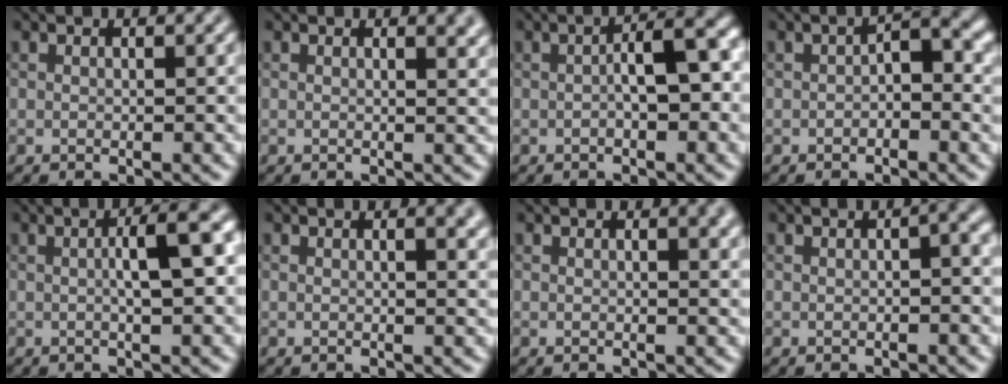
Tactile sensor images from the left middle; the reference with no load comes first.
{"total": 2.1, "force": [1.2, 0.8, 1.5], "torque": [-0.009, 0.002, 0.014]}
{"total": 4.9, "force": [-0.3, 1.5, 4.6], "torque": [-0.073, 0.012, -0.010]}
{"total": 2.2, "force": [-0.4, 1.0, 1.9], "torque": [-0.027, 0.007, -0.011]}
{"total": 4.9, "force": [0.6, 0.9, 4.8], "torque": [-0.072, 0.012, 0.007]}
{"total": 2.3, "force": [0.9, 0.9, 2.0], "torque": [-0.014, 0.003, 0.011]}
{"total": 1.9, "force": [0.8, 0.7, 1.6], "torque": [-0.012, 0.003, 0.010]}
{"total": 2.6, "force": [0.3, 0.7, 2.5], "torque": [-0.030, 0.009, 0.003]}